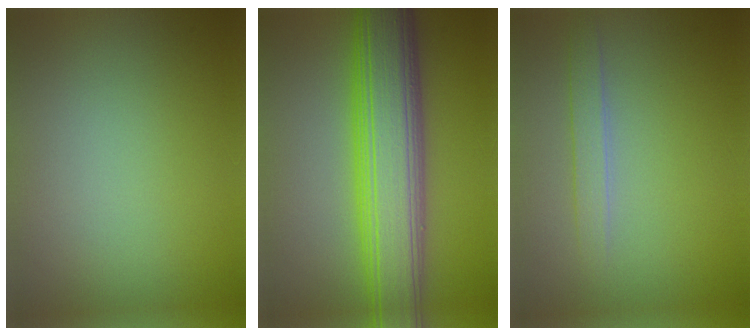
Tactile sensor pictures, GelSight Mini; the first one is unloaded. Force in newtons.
{"total": 9.8, "press": 9.8, "slide": 0.3}
{"total": 1.7, "press": 1.7, "slide": 0.0}